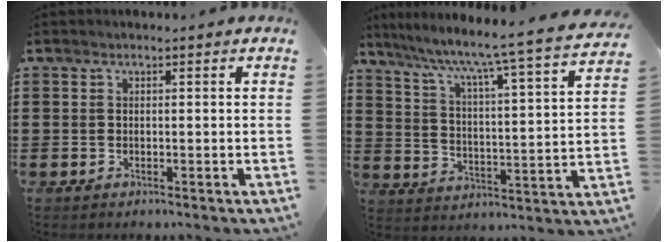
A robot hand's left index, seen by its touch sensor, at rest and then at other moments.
{"total": 5.8, "force": [4.8, -0.9, 3.1], "torque": [-0.075, -0.056, 0.064]}